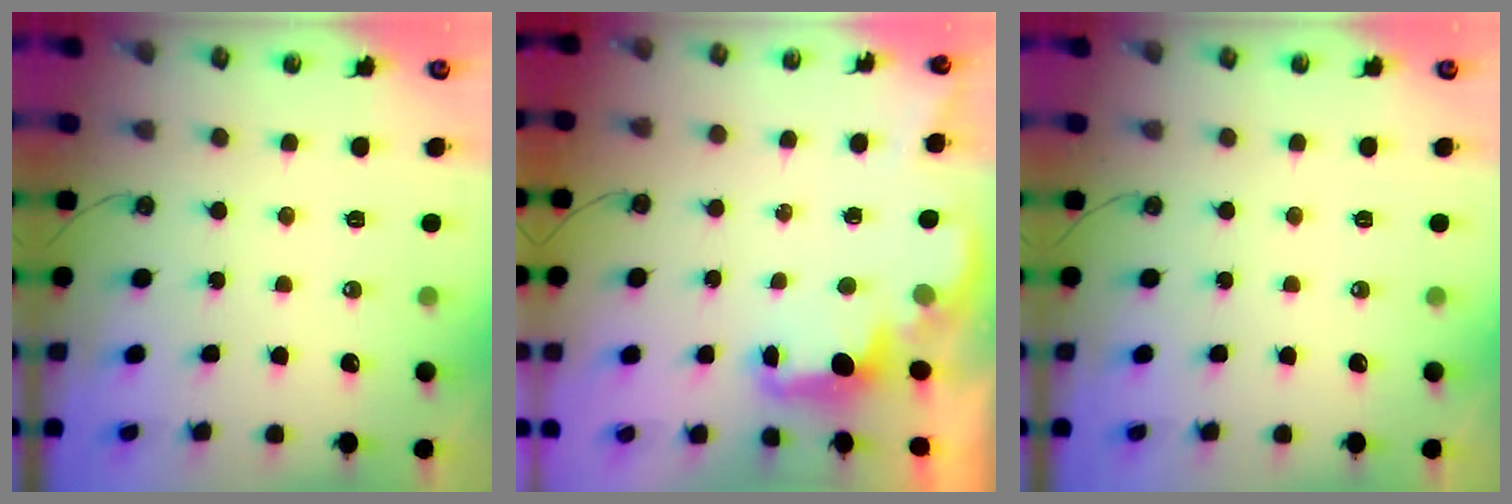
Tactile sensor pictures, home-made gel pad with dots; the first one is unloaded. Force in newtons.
{"total": 2.1, "press": 1.9, "slide": 0.8}
{"total": 0.0}